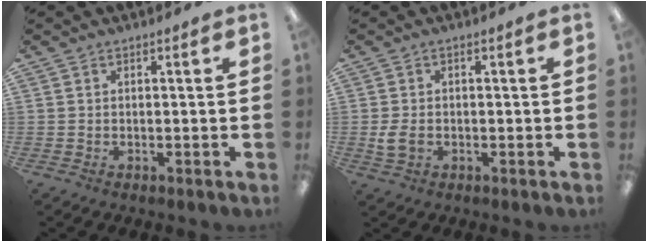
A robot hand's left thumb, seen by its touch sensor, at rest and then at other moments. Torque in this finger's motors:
{"motor_torque": [0.26, 0.72, 0.28, -0.40, 0.00]}